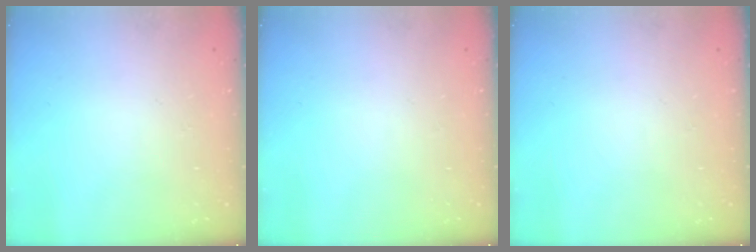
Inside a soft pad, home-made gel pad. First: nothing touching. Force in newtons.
{"total": 0.0}
{"total": 0.0}